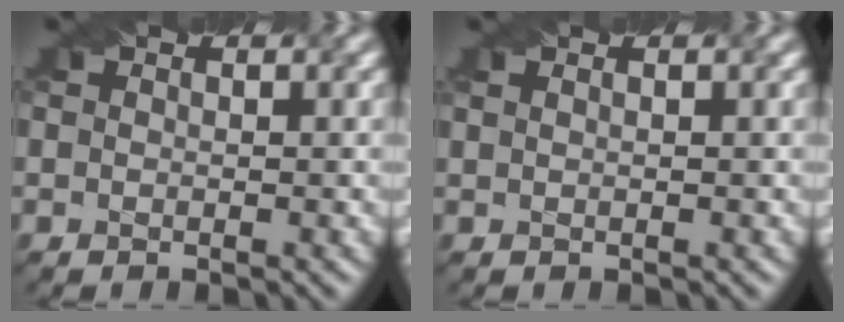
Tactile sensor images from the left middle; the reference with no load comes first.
{"total": 0.8, "force": [0.6, 0.2, 0.5], "torque": [-0.003, 0.002, -0.001]}